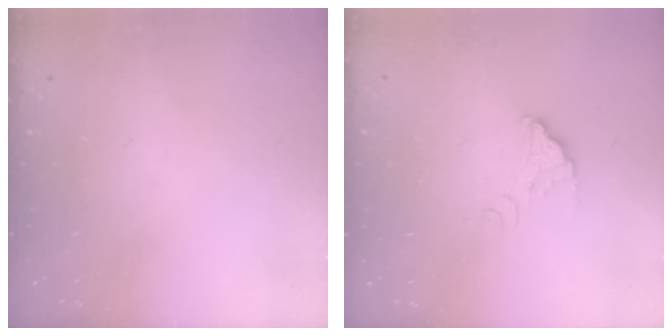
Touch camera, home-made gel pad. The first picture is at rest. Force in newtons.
{"total": 2.9, "press": 2.9, "slide": 0.2}